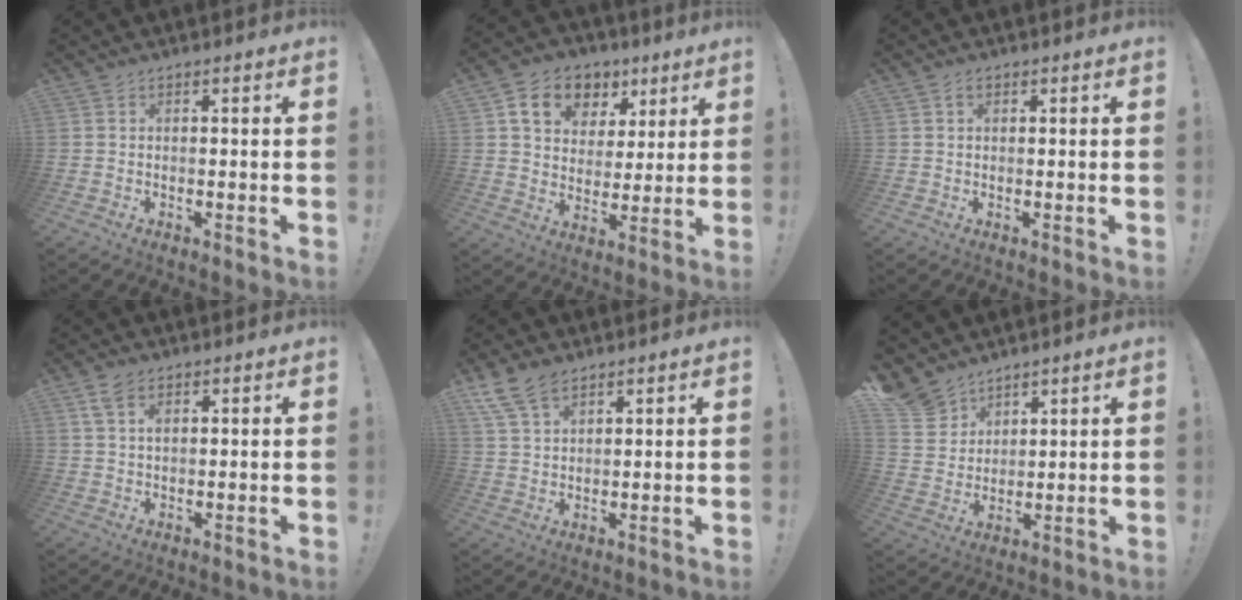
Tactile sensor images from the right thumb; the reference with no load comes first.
{"total": 13.0, "force": [6.7, 9.7, 5.4], "torque": [-0.087, -0.025, 0.130]}
{"total": 1.4, "force": [0.6, 0.9, 0.8], "torque": [-0.015, 0.002, 0.011]}
{"total": 3.8, "force": [1.9, 2.2, 2.3], "torque": [-0.036, -0.004, 0.034]}
{"total": 8.8, "force": [6.2, 4.6, 4.2], "torque": [-0.085, -0.020, 0.124]}
{"total": 8.3, "force": [6.7, 4.8, 0.8], "torque": [-0.028, -0.052, 0.135]}